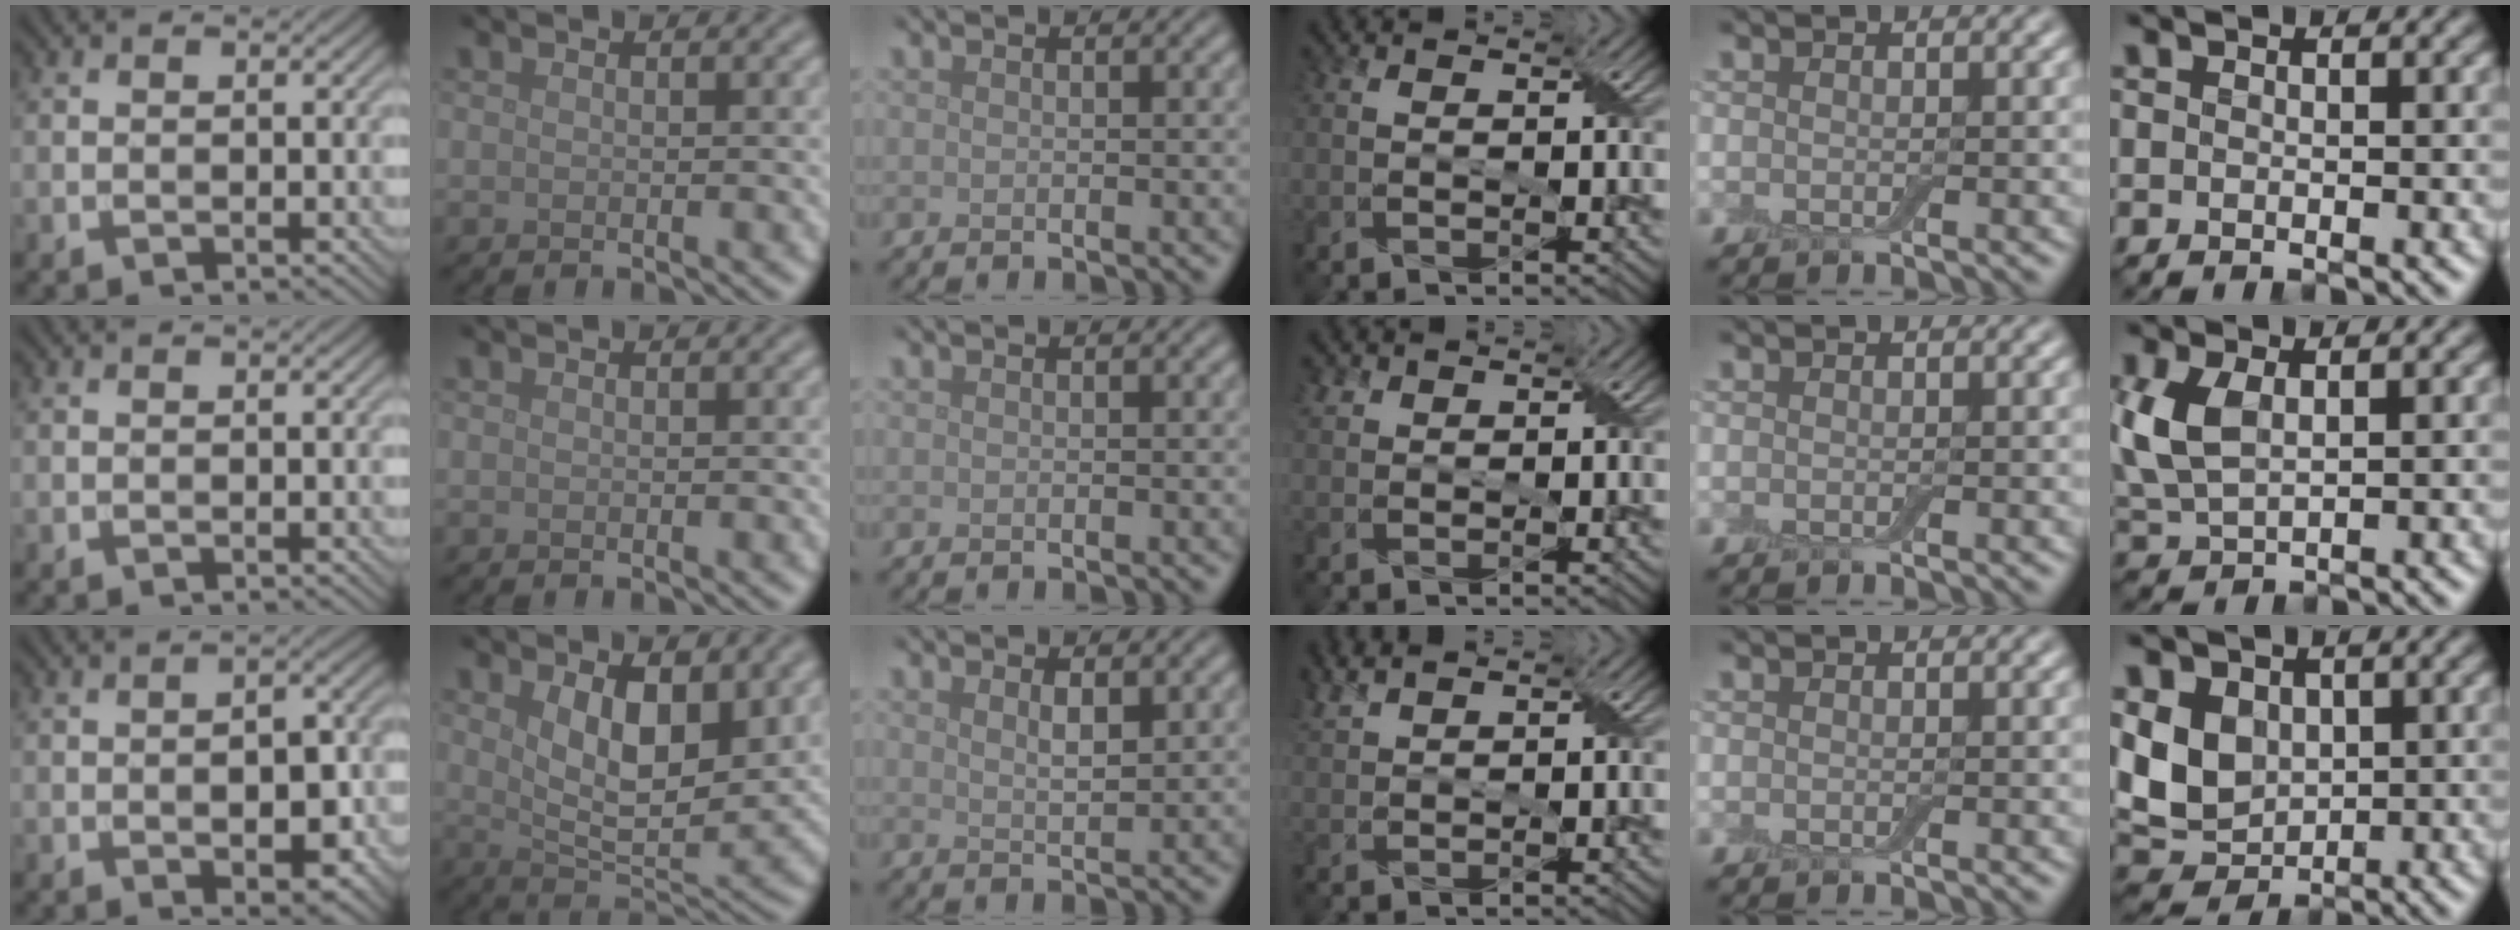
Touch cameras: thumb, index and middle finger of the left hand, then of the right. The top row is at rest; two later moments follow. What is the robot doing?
{"motion": "wrap", "object": "adhesive wrap"}